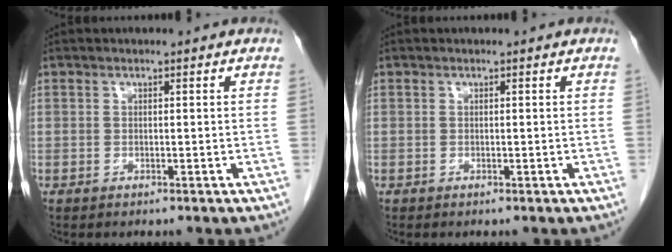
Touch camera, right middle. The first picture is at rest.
{"total": 0.0}